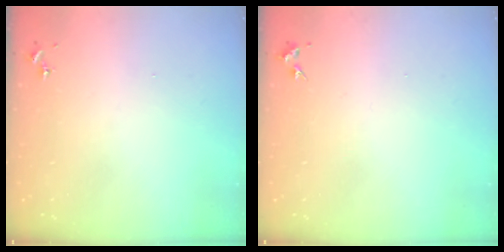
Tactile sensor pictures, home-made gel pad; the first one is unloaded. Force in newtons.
{"total": 4.3, "press": 4.3, "slide": 0.6}